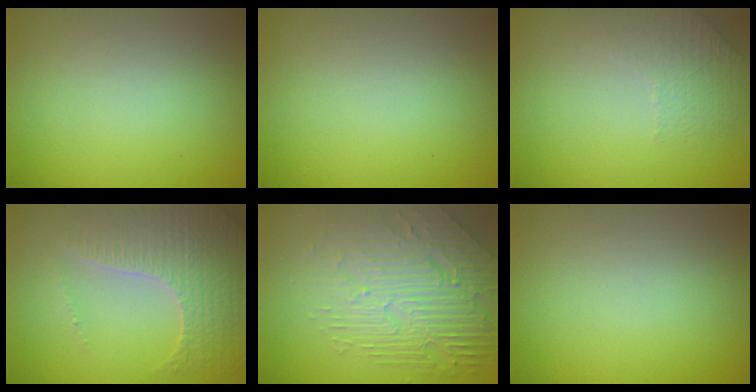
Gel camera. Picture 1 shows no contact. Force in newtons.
{"total": 0.0}
{"total": 1.5, "press": 1.0, "slide": 1.1}
{"total": 5.0, "press": 4.4, "slide": 2.3}
{"total": 7.0, "press": 5.1, "slide": 4.8}
{"total": 0.0}